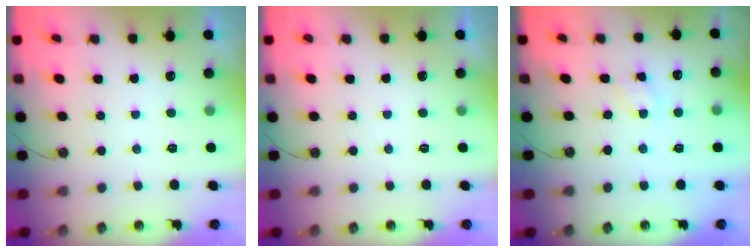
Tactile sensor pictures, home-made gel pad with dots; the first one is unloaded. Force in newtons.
{"total": 0.0}
{"total": 2.4, "press": 2.3, "slide": 0.4}